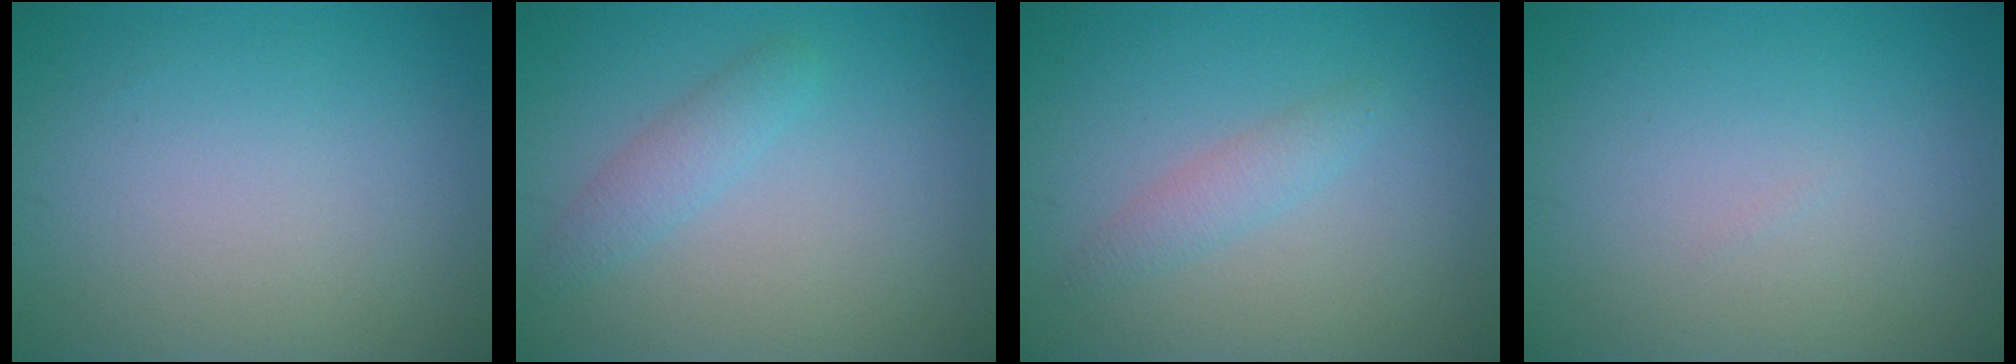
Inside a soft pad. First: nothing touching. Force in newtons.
{"total": 1.9, "press": 1.9, "slide": 0.1}
{"total": 1.7, "press": 1.7, "slide": 0.1}
{"total": 0.0}